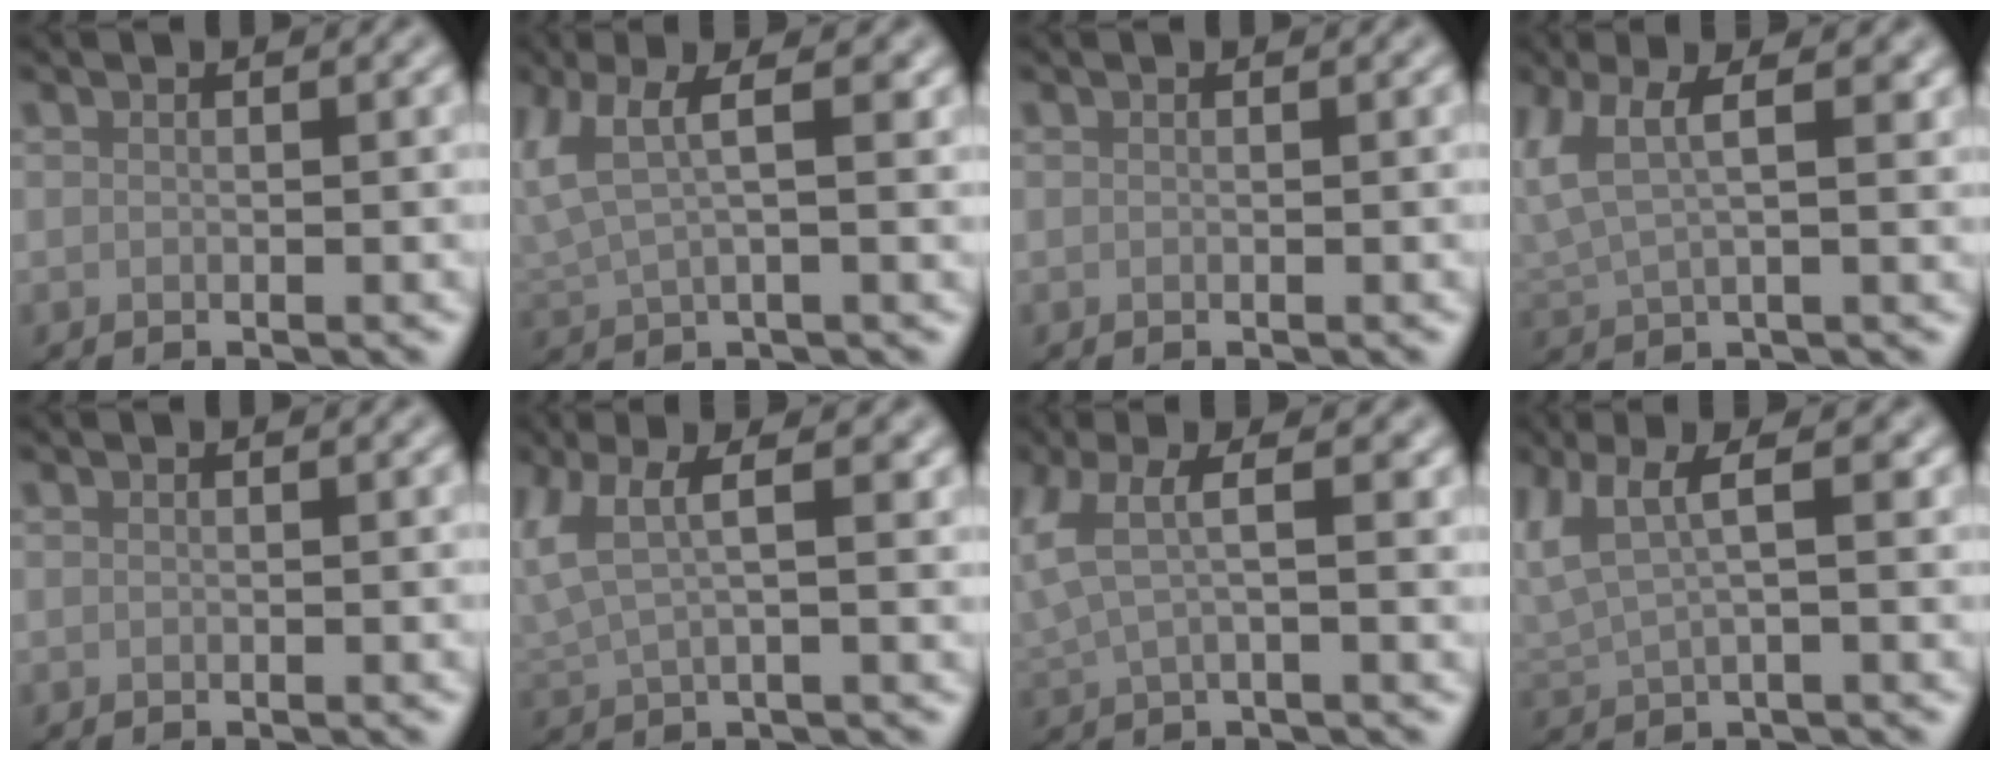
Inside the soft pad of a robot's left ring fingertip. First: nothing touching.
{"total": 4.3, "force": [1.7, 1.3, 3.7], "torque": [-0.092, 0.002, 0.038]}
{"total": 0.0}
{"total": 4.7, "force": [2.0, 1.6, 3.9], "torque": [-0.099, 0.002, 0.043]}
{"total": 0.0}
{"total": 4.2, "force": [1.8, 1.3, 3.6], "torque": [-0.094, 0.001, 0.040]}
{"total": 3.4, "force": [0.9, 1.1, 3.1], "torque": [-0.075, 0.003, 0.019]}
{"total": 3.8, "force": [1.5, 1.1, 3.3], "torque": [-0.080, 0.004, 0.034]}